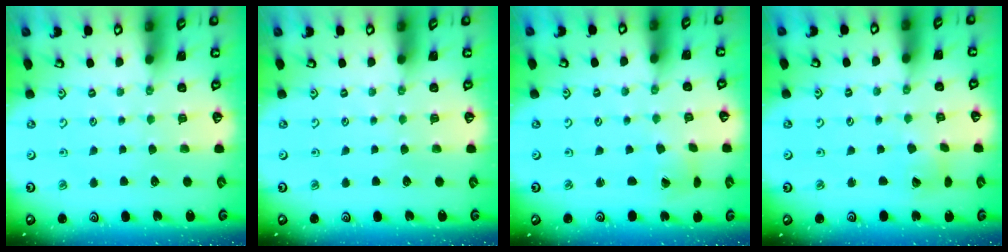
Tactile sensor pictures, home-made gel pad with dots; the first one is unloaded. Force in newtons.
{"total": 0.0}
{"total": 1.2, "press": 1.2, "slide": 0.2}
{"total": 3.6, "press": 3.6, "slide": 0.3}